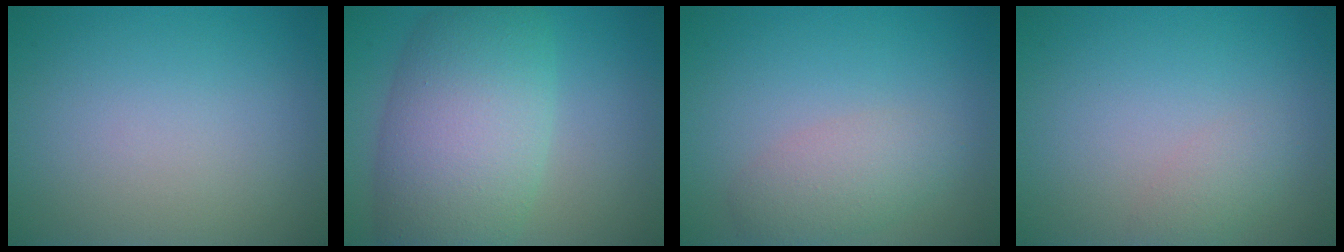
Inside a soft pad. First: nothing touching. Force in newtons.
{"total": 9.9, "press": 9.9, "slide": 0.1}
{"total": 2.8, "press": 2.8, "slide": 0.1}
{"total": 1.5, "press": 1.5, "slide": 0.1}